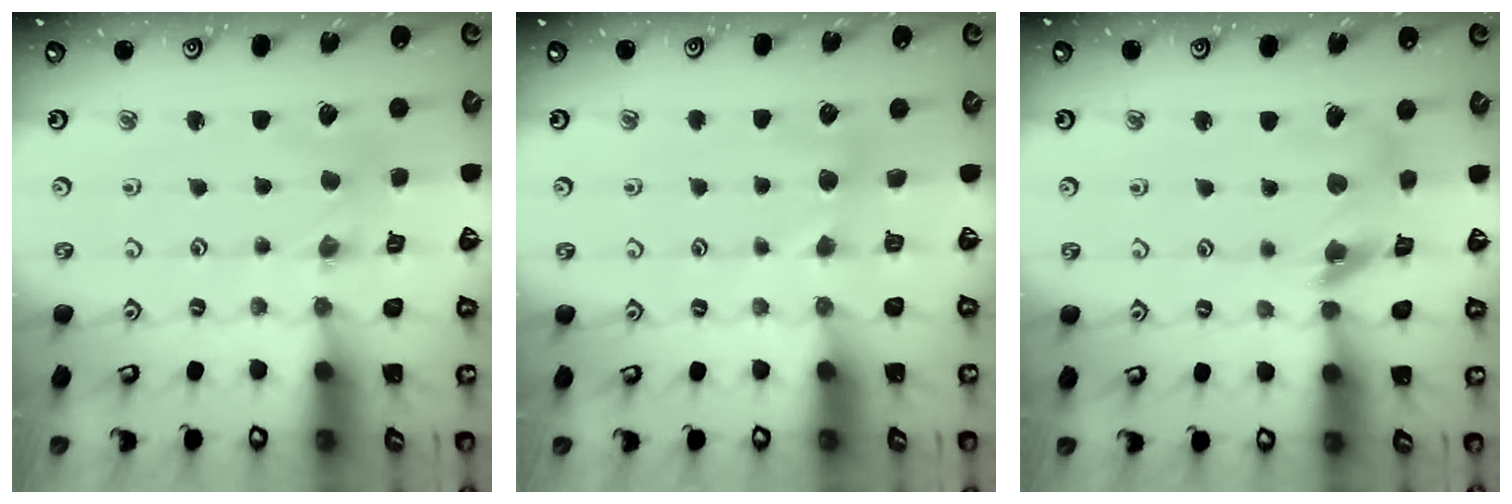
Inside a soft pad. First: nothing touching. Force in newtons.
{"total": 2.5, "press": 2.4, "slide": 0.2}
{"total": 9.8, "press": 9.7, "slide": 0.9}